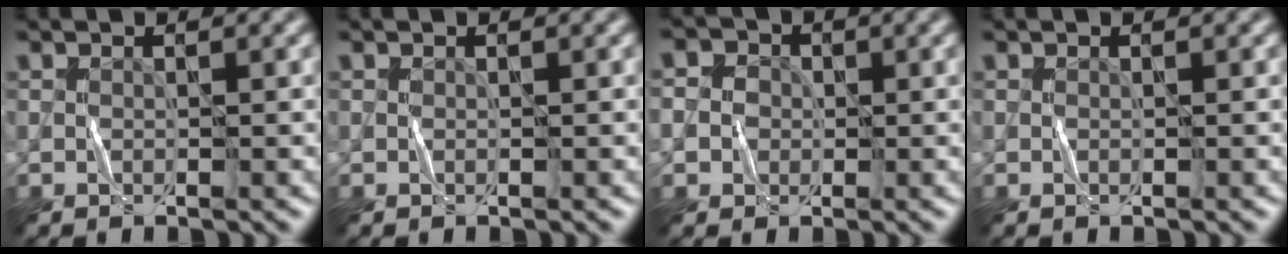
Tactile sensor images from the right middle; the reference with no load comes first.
{"total": 0.0}
{"total": 5.3, "force": [0.8, 4.8, 2.2], "torque": [-0.037, 0.035, -0.013]}
{"total": 0.0}